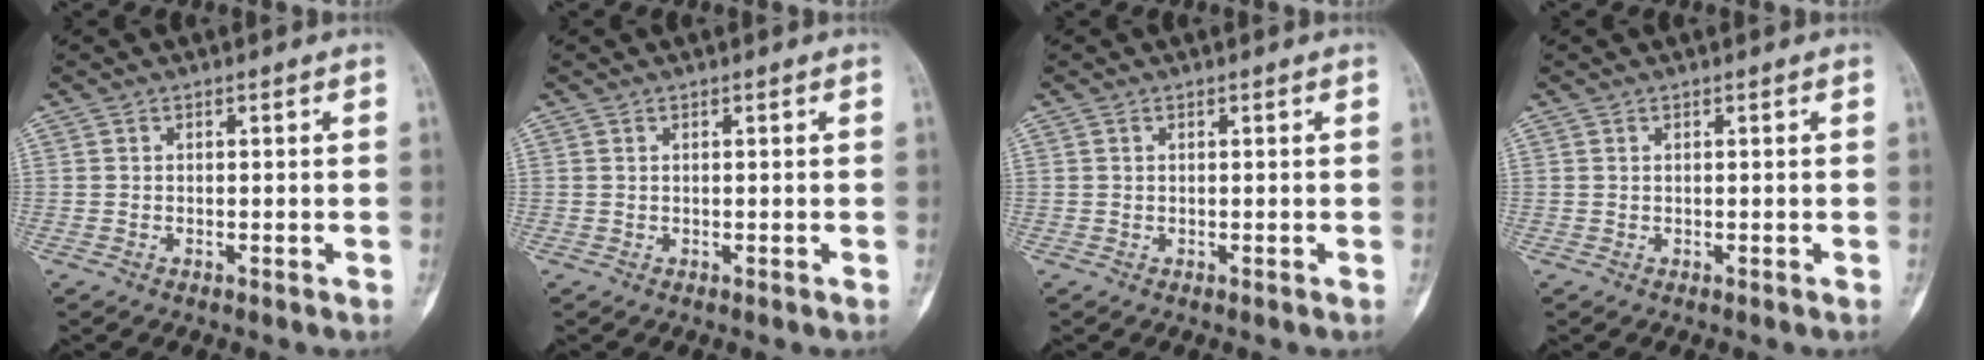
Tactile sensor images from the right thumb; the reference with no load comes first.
{"total": 0.0}
{"total": 0.0}
{"total": 0.0}